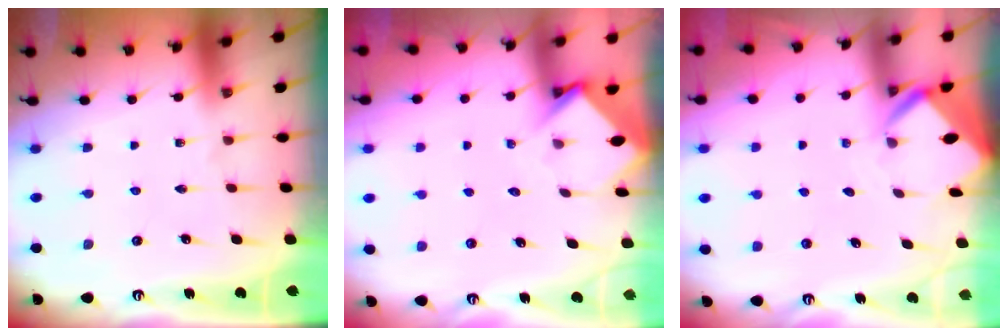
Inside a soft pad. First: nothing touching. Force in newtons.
{"total": 3.6, "press": 3.6, "slide": 0.3}
{"total": 3.1, "press": 3.1, "slide": 0.2}